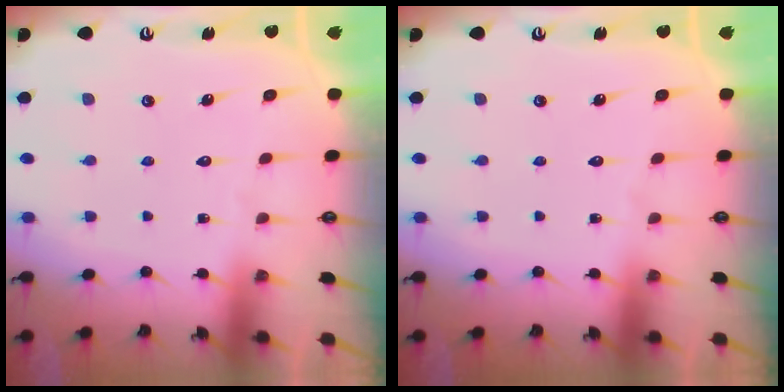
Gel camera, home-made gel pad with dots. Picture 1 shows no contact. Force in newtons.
{"total": 0.0}